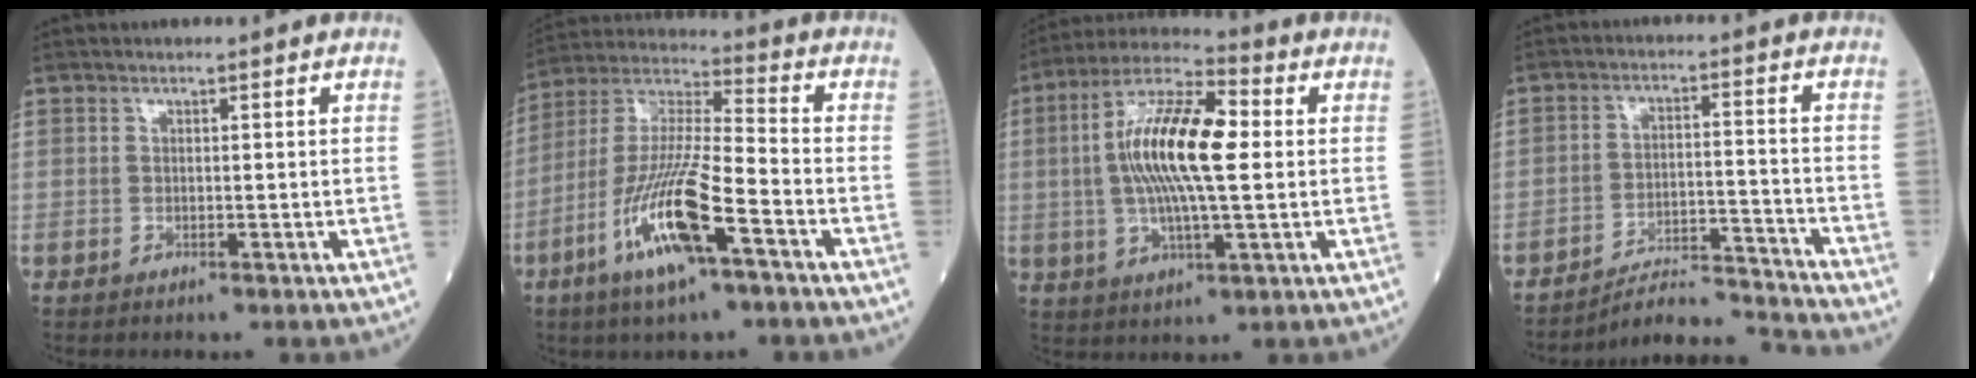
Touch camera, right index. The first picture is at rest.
{"total": 15.2, "force": [-6.8, 2.1, 13.4], "torque": [-0.275, -0.014, -0.128]}
{"total": 14.8, "force": [1.3, 3.5, 14.3], "torque": [-0.278, 0.021, 0.018]}
{"total": 7.4, "force": [-7.1, -1.6, -1.1], "torque": [0.013, 0.008, -0.116]}